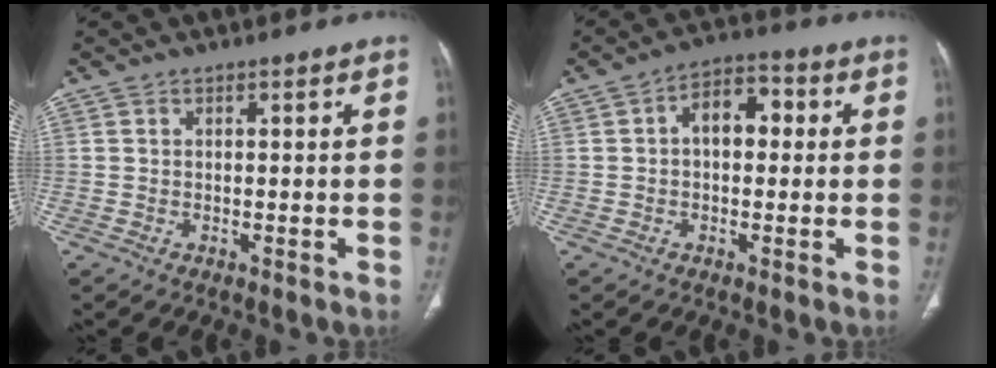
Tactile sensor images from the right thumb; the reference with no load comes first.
{"total": 7.4, "force": [0.8, 4.6, 5.7], "torque": [-0.068, 0.025, 0.004]}